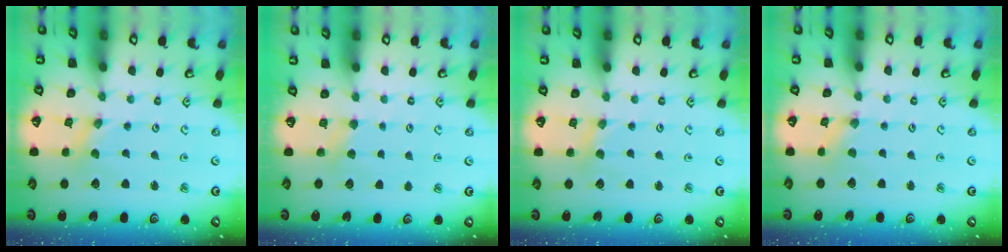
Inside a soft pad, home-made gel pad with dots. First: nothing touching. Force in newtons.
{"total": 2.9, "press": 2.8, "slide": 0.4}
{"total": 2.9, "press": 2.9, "slide": 0.4}
{"total": 1.4, "press": 1.3, "slide": 0.3}